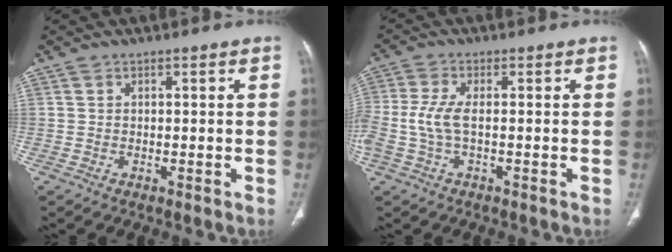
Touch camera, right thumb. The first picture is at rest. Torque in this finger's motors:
{"motor_torque": [0.49, 0.34, 1.80, 0.03, 0.63]}